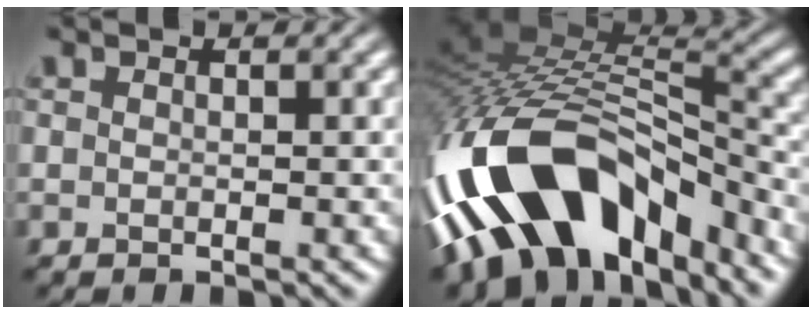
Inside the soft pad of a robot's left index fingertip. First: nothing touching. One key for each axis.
{"total": 15.0, "fx": -7.8, "fy": 7.5, "fz": 10.3, "tx": -0.189, "ty": 0.024, "tz": -0.134}